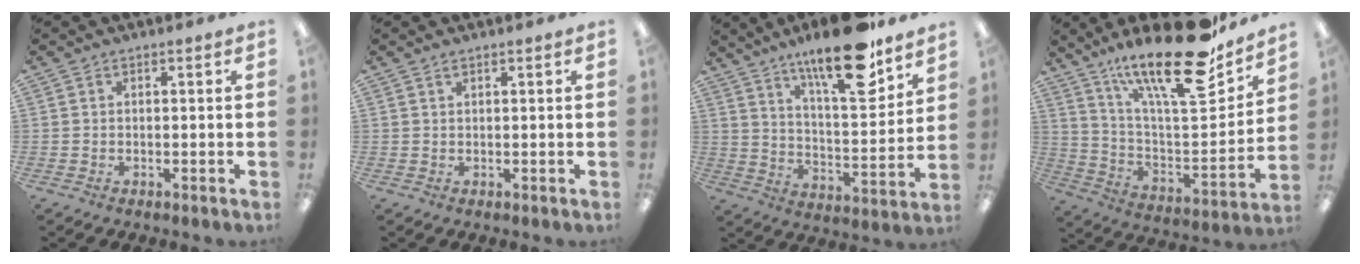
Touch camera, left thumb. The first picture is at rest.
{"total": 0.9, "force": [0.7, 0.3, 0.5], "torque": [-0.012, 0.001, 0.012]}
{"total": 20.7, "force": [14.9, 5.7, 13.1], "torque": [-0.205, -0.089, 0.242]}
{"total": 25.7, "force": [17.9, 7.5, 16.8], "torque": [-0.270, -0.114, 0.301]}